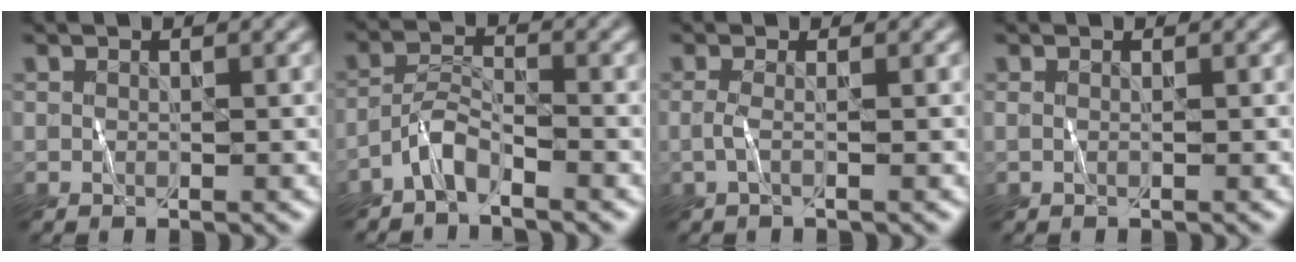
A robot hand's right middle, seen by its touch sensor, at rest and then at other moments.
{"total": 2.5, "force": [-2.0, 0.5, 1.3], "torque": [-0.027, 0.012, -0.045]}
{"total": 1.1, "force": [-0.2, 0.1, 1.1], "torque": [-0.026, -0.003, -0.008]}
{"total": 0.0}